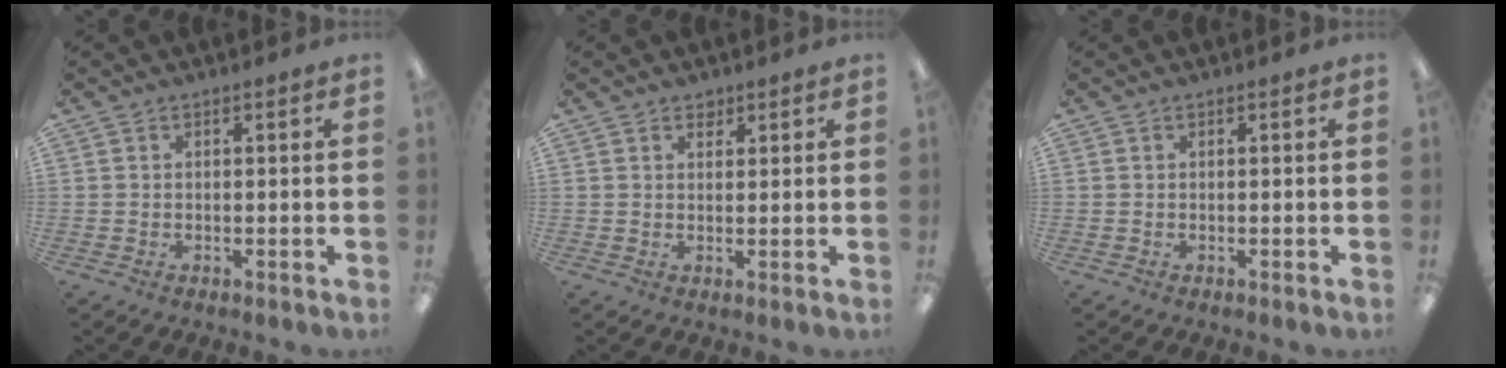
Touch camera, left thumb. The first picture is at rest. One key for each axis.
{"total": 1.7, "fx": 1.5, "fy": 0.8, "fz": 0.3, "tx": 0.002, "ty": -0.004, "tz": 0.026}
{"total": 0.0}